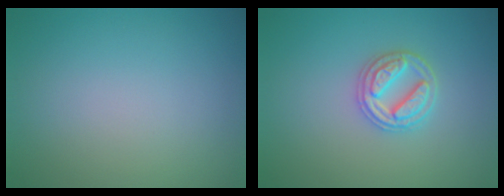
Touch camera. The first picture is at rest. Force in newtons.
{"total": 3.0, "press": 2.9, "slide": 0.4}